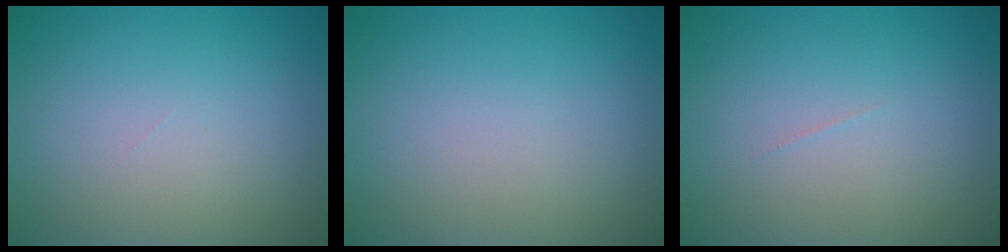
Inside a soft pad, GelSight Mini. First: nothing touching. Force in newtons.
{"total": 0.0}
{"total": 0.0}